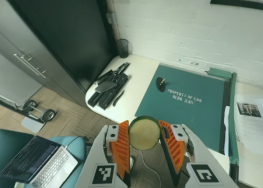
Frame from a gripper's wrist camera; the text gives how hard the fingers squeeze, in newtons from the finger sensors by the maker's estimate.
{"total": 9.5, "left": 9.6, "right": 9.3}